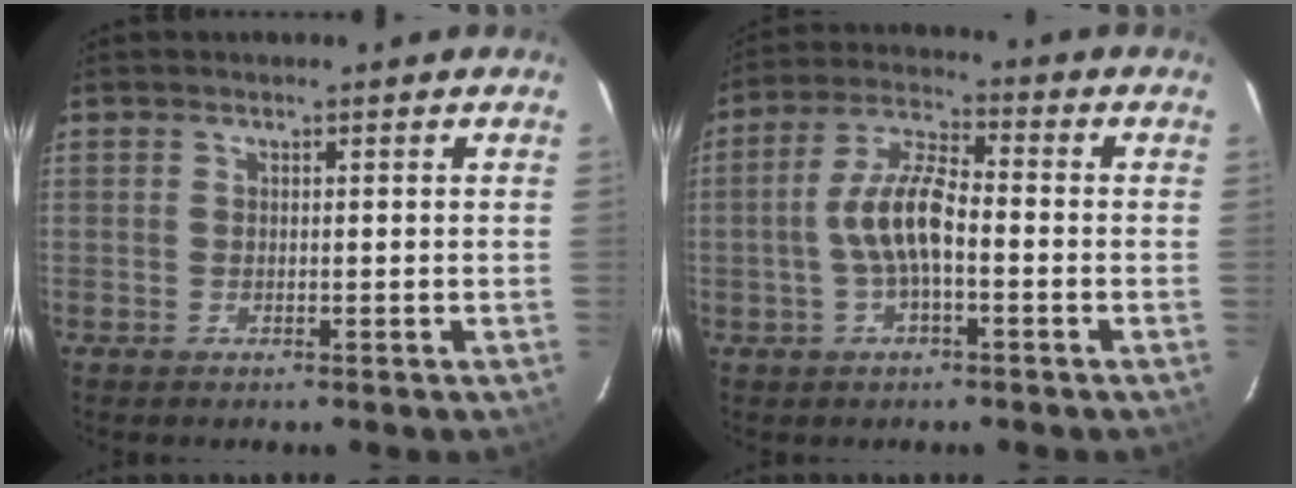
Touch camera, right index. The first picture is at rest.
{"total": 8.6, "force": [-2.0, 2.9, 7.9], "torque": [-0.163, 0.013, -0.039]}